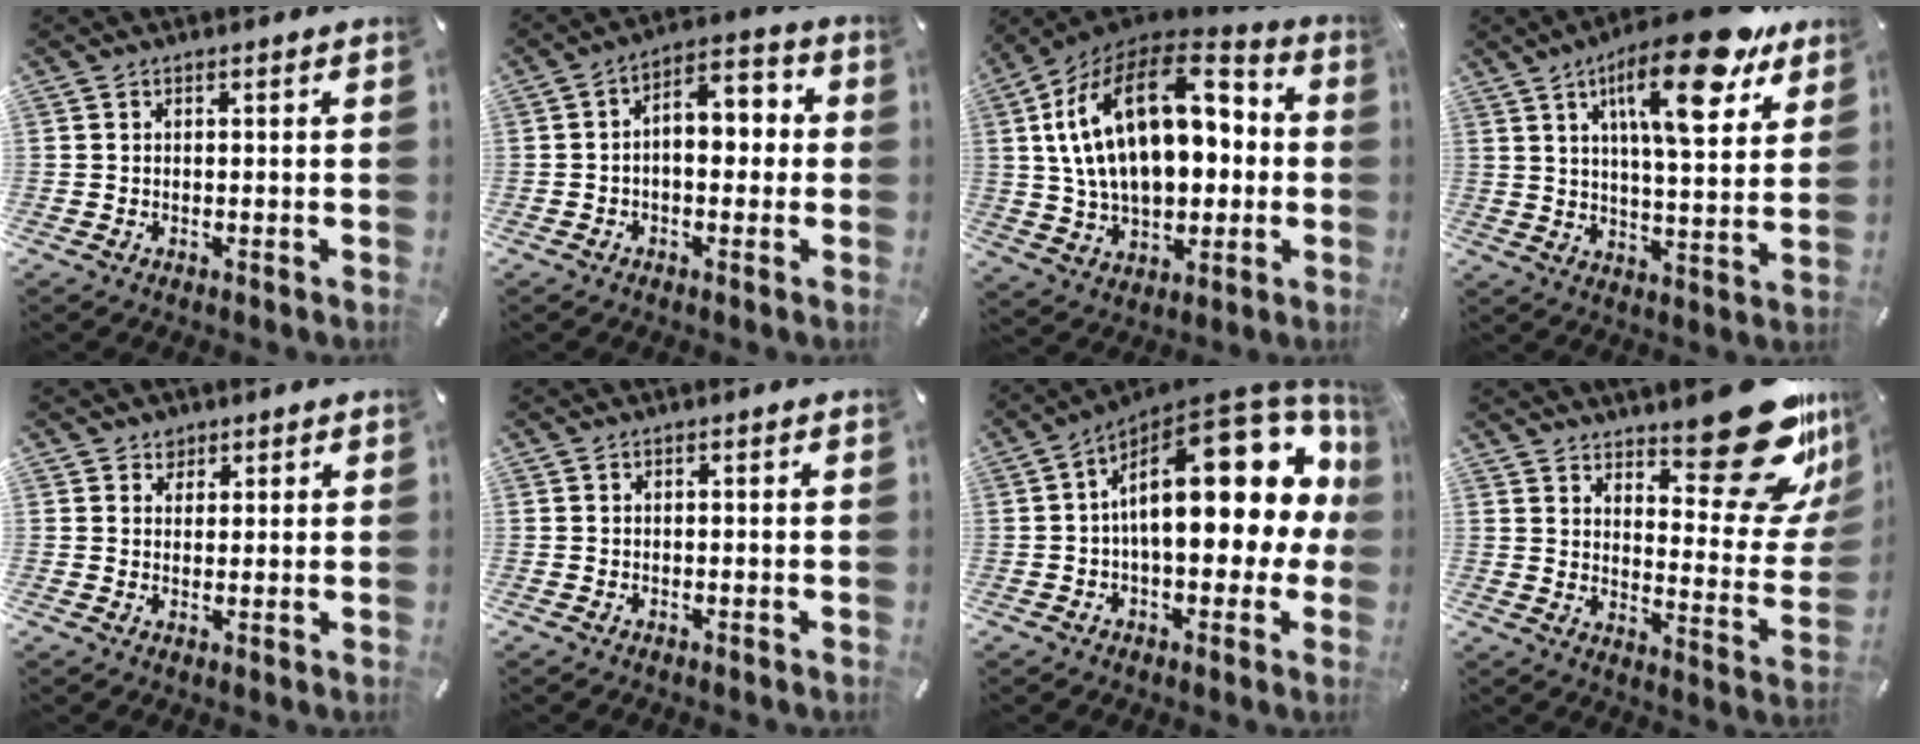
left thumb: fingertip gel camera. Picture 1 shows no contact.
{"total": 6.5, "force": [-0.6, 4.0, 5.1], "torque": [-0.071, 0.000, -0.018]}
{"total": 25.4, "force": [5.0, 16.3, 18.8], "torque": [-0.352, -0.004, 0.087]}
{"total": 18.9, "force": [10.8, 5.6, 14.5], "torque": [-0.226, -0.047, 0.166]}
{"total": 2.6, "force": [1.5, 2.1, 0.0], "torque": [0.010, -0.002, 0.025]}
{"total": 0.0}
{"total": 24.2, "force": [5.8, 11.8, 20.3], "torque": [-0.282, -0.043, 0.107]}
{"total": 23.5, "force": [16.4, 8.8, 14.5], "torque": [-0.160, -0.128, 0.271]}